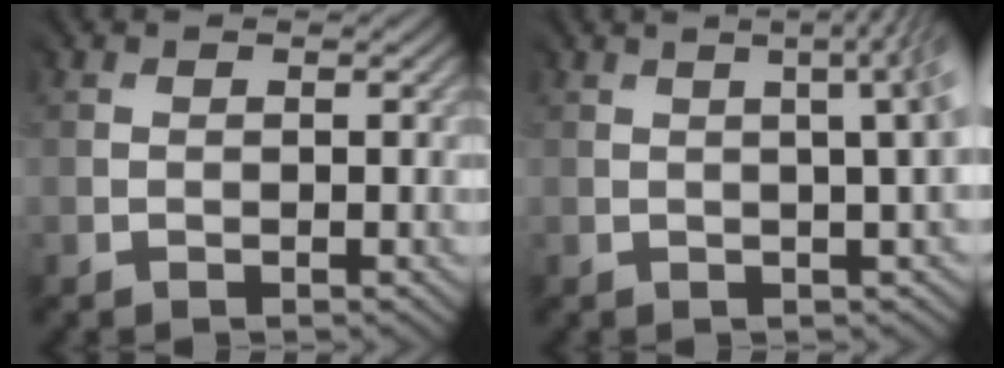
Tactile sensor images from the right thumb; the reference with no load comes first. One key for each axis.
{"total": 5.4, "fx": 1.0, "fy": 1.5, "fz": 5.1, "tx": -0.031, "ty": 0.038, "tz": -0.009}